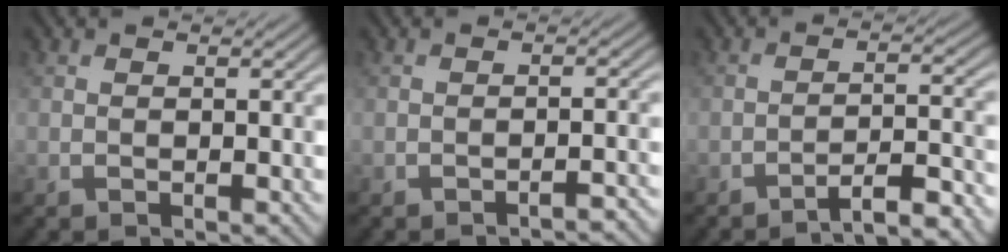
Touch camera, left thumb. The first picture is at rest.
{"total": 2.4, "force": [-2.0, 0.3, 1.4], "torque": [-0.013, 0.010, -0.036]}
{"total": 5.8, "force": [-4.5, 0.8, 3.6], "torque": [-0.042, 0.021, -0.076]}